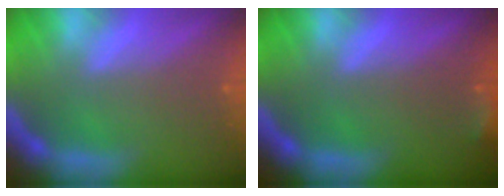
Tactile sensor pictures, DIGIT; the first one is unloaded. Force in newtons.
{"total": 1.9}